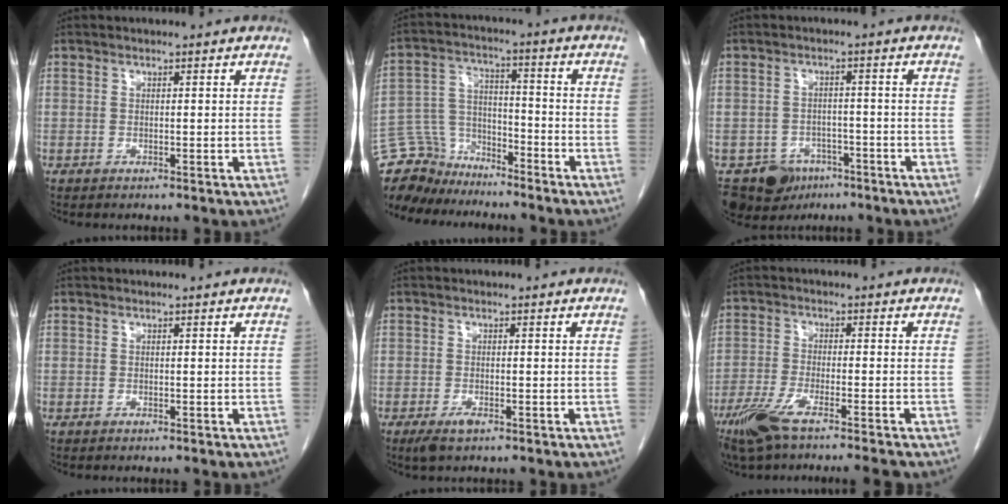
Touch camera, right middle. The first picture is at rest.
{"total": 11.0, "force": [-10.1, 4.2, 0.6], "torque": [-0.022, 0.030, -0.188]}
{"total": 7.6, "force": [-5.0, 5.4, 1.7], "torque": [-0.029, 0.005, -0.072]}
{"total": 0.0}
{"total": 2.1, "force": [-1.2, 0.7, 1.6], "torque": [-0.033, -0.003, -0.020]}
{"total": 9.4, "force": [-7.2, 0.1, 6.0], "torque": [-0.108, -0.020, -0.125]}